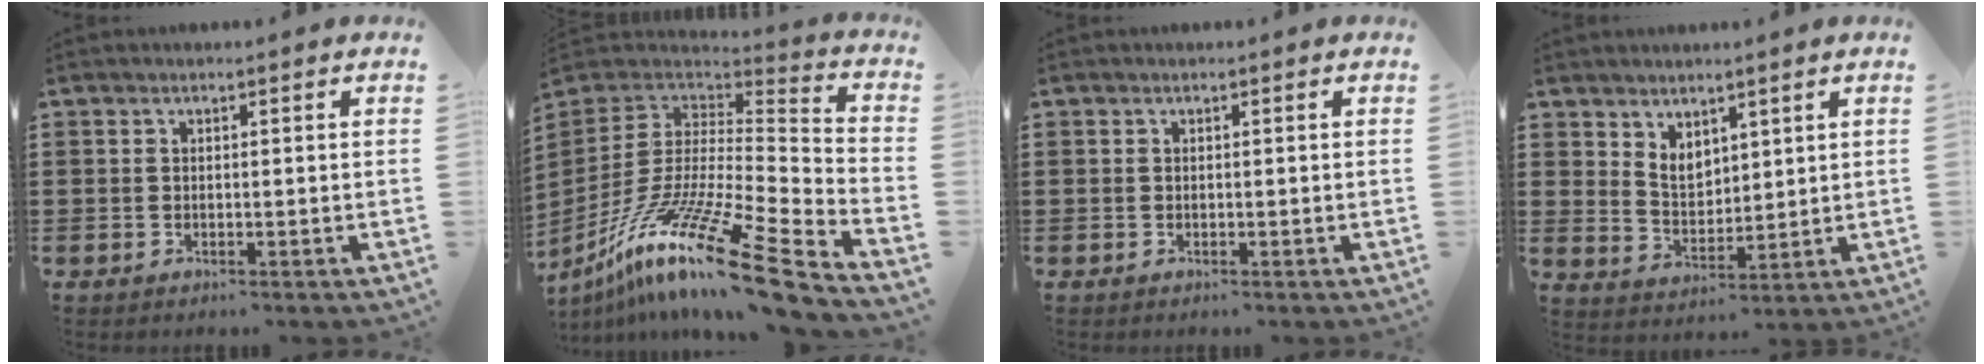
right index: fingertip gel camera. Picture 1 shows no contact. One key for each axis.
{"total": 19.0, "fx": -12.4, "fy": 2.8, "fz": 14.1, "tx": -0.264, "ty": 0.029, "tz": -0.222}
{"total": 0.0}
{"total": 4.3, "fx": 3.0, "fy": 2.7, "fz": 1.5, "tx": -0.042, "ty": 0.001, "tz": 0.057}